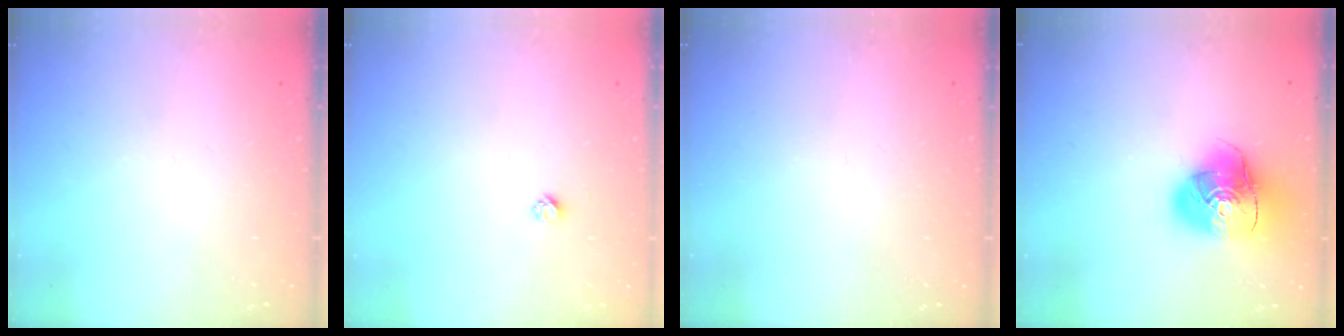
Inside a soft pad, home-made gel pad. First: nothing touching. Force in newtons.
{"total": 2.3, "press": 2.3, "slide": 0.2}
{"total": 0.9, "press": 0.9, "slide": 0.1}
{"total": 15.6, "press": 15.4, "slide": 2.4}